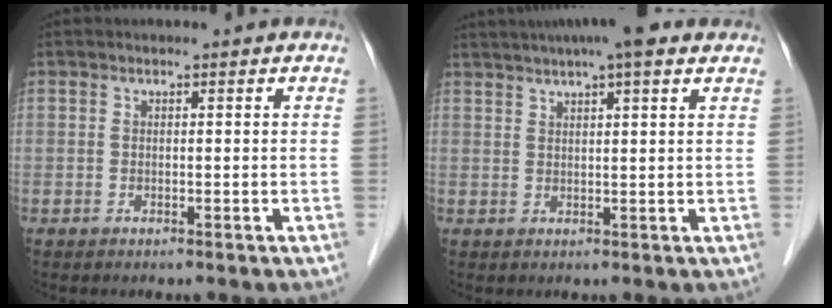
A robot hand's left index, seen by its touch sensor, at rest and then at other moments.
{"total": 10.7, "force": [8.2, 1.1, 6.8], "torque": [-0.107, 0.037, 0.111]}